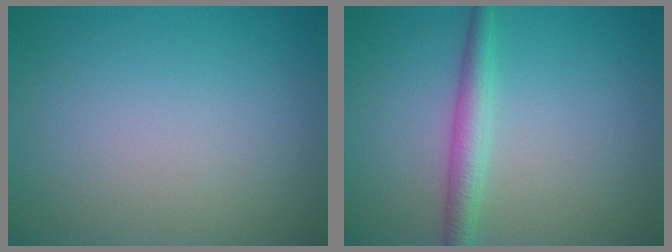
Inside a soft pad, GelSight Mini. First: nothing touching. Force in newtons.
{"total": 2.6, "press": 2.6, "slide": 0.0}